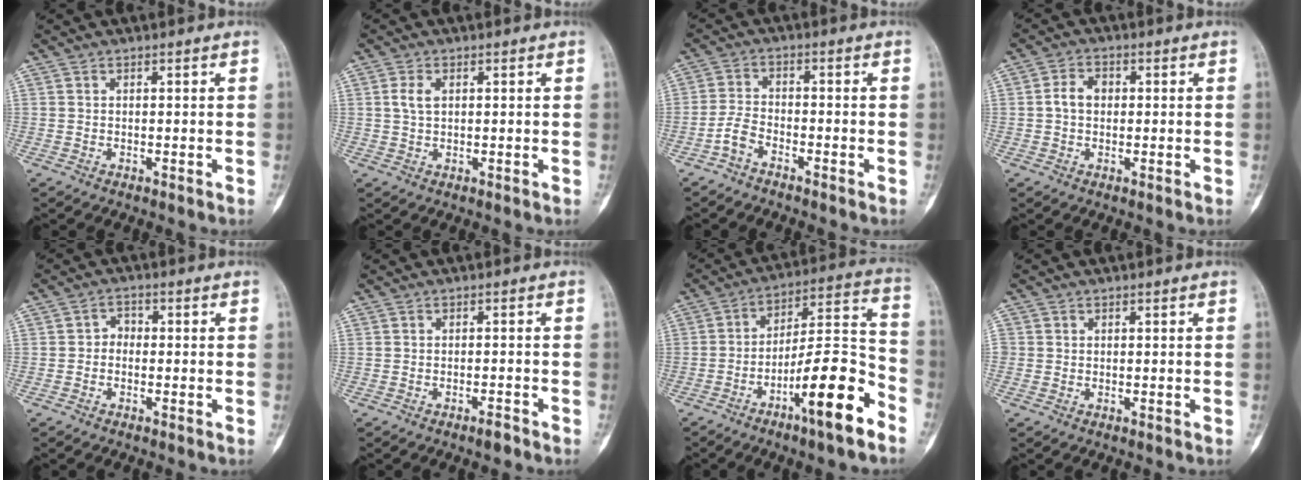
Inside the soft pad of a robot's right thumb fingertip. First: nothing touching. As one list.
[{"total": 2.7, "force": [0.7, 1.6, 2.1], "torque": [-0.045, 0.003, 0.013]}, {"total": 3.4, "force": [-2.5, 1.4, 1.8], "torque": [-0.037, 0.022, -0.054]}, {"total": 3.8, "force": [0.1, 2.9, 2.5], "torque": [-0.043, 0.014, -0.003]}, {"total": 2.2, "force": [-0.6, 1.8, 1.2], "torque": [-0.006, 0.012, -0.021]}, {"total": 1.8, "force": [-1.4, 0.4, 1.0], "torque": [-0.016, 0.007, -0.023]}, {"total": 16.8, "force": [-9.1, 3.0, 13.8], "torque": [-0.221, 0.069, -0.145]}, {"total": 0.6, "force": [-0.1, 0.6, 0.1], "torque": [0.003, 0.003, -0.003]}]